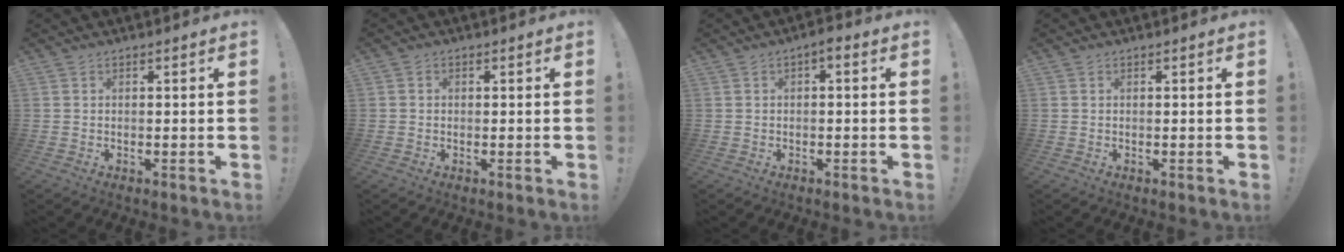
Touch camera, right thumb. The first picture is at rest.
{"total": 0.9, "force": [-0.2, 0.8, 0.3], "torque": [-0.004, 0.003, -0.004]}
{"total": 2.3, "force": [-0.9, 1.0, 1.8], "torque": [-0.038, 0.013, -0.017]}
{"total": 0.0}